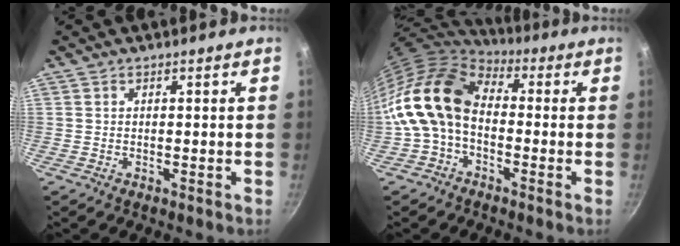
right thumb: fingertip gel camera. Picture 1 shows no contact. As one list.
[{"total": 14.7, "force": [-1.2, 9.9, 10.8], "torque": [-0.186, 0.035, -0.039]}]